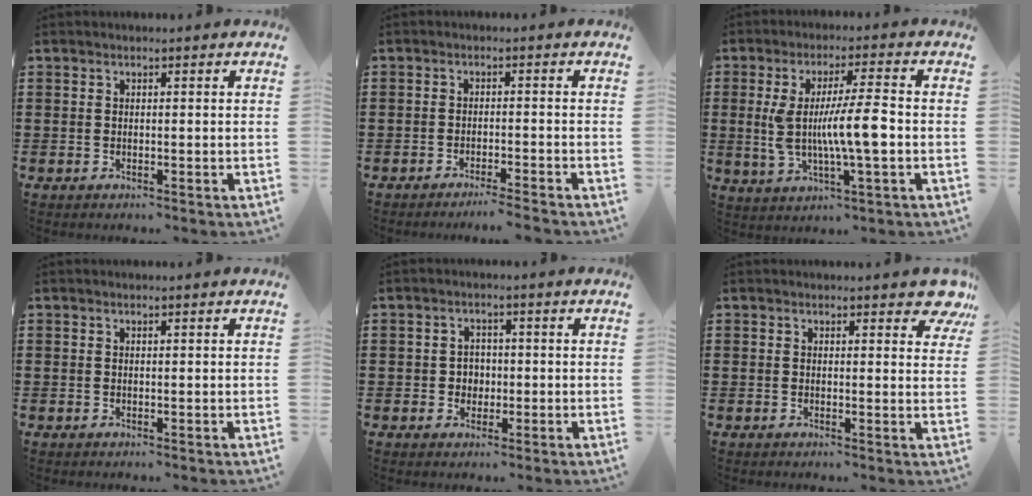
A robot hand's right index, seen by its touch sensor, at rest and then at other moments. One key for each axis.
{"total": 2.3, "fx": -2.1, "fy": -0.4, "fz": 0.7, "tx": -0.012, "ty": -0.001, "tz": -0.043}
{"total": 9.6, "fx": -0.8, "fy": 1.4, "fz": 9.5, "tx": -0.185, "ty": -0.007, "tz": -0.022}
{"total": 0.0}
{"total": 2.3, "fx": -0.3, "fy": 2.2, "fz": 0.7, "tx": -0.021, "ty": 0.006, "tz": -0.009}
{"total": 2.7, "fx": 2.2, "fy": 1.0, "fz": 1.2, "tx": -0.007, "ty": -0.002, "tz": 0.036}